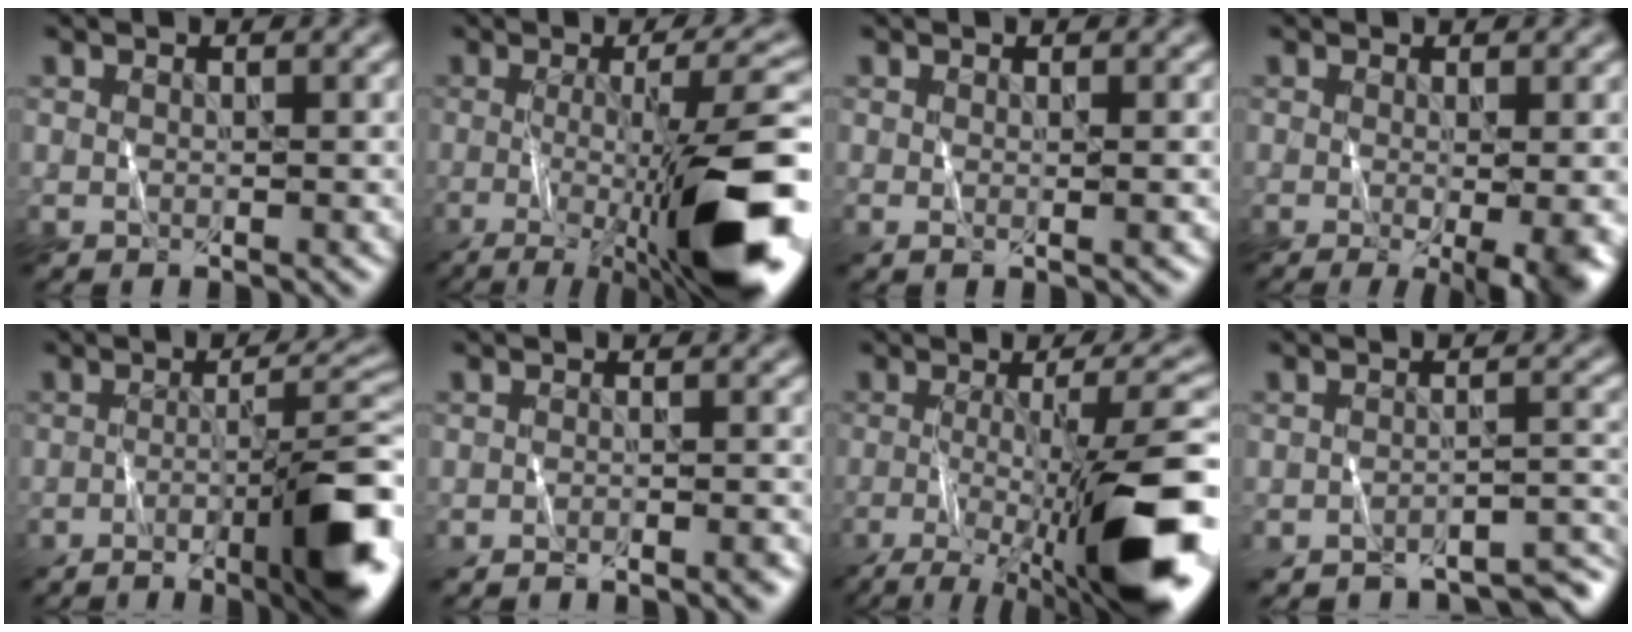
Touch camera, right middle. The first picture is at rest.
{"total": 11.7, "force": [-2.6, 2.5, 11.1], "torque": [-0.142, 0.001, -0.039]}
{"total": 0.8, "force": [0.1, 0.1, 0.8], "torque": [-0.003, 0.002, -0.001]}
{"total": 5.3, "force": [-1.0, 1.3, 5.0], "torque": [-0.056, -0.012, -0.004]}
{"total": 9.8, "force": [-3.9, 1.9, 8.8], "torque": [-0.100, 0.012, -0.059]}
{"total": 1.7, "force": [-1.6, 0.1, 0.7], "torque": [0.004, -0.001, -0.031]}
{"total": 11.2, "force": [-3.5, 2.6, 10.3], "torque": [-0.148, 0.000, -0.059]}
{"total": 4.6, "force": [-4.3, 0.6, 1.4], "torque": [-0.010, -0.005, -0.056]}